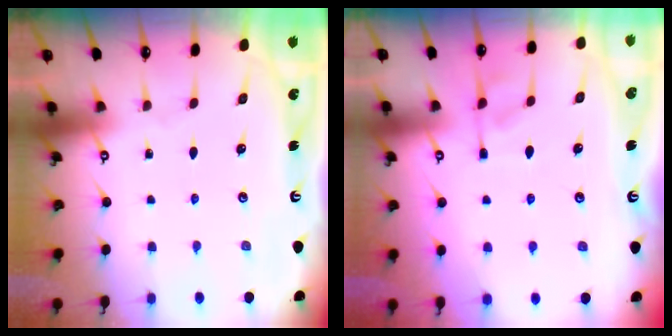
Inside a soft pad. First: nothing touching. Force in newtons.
{"total": 2.0, "press": 1.5, "slide": 1.3}